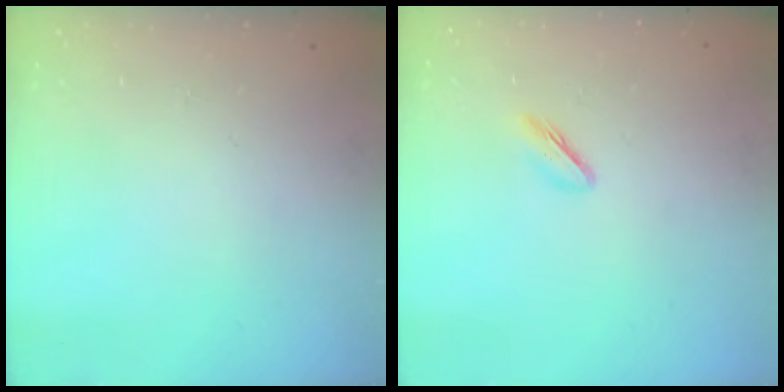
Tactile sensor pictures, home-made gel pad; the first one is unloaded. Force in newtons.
{"total": 3.5, "press": 3.3, "slide": 1.0}